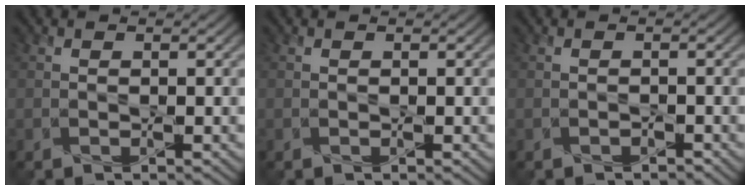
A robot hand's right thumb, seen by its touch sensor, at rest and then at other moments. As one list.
[{"total": 0.0}, {"total": 0.6, "force": [-0.6, 0.1, 0.0], "torque": [-0.001, 0.000, -0.007]}]